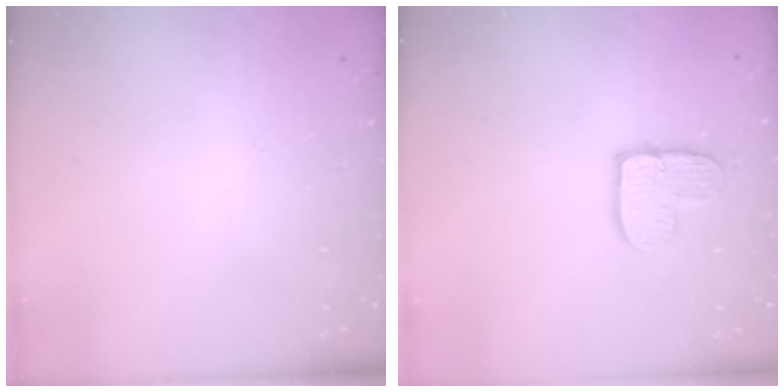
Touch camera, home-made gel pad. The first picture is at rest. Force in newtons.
{"total": 9.4, "press": 9.3, "slide": 0.7}